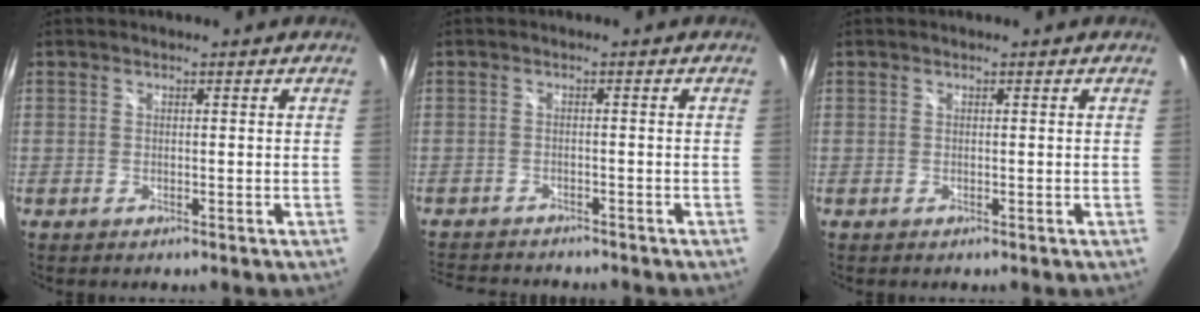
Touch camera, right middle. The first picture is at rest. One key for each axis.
{"total": 7.9, "fx": -7.3, "fy": 2.0, "fz": 2.2, "tx": -0.062, "ty": -0.009, "tz": -0.115}
{"total": 0.0}